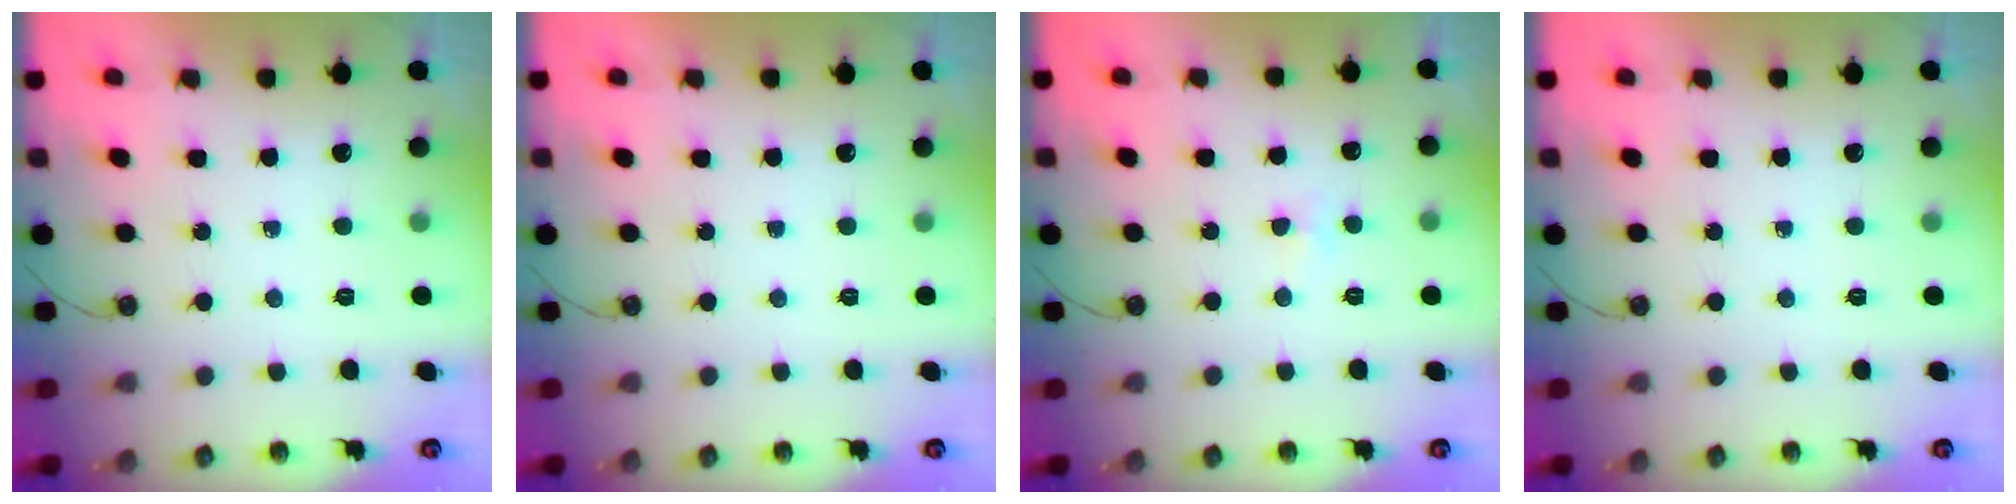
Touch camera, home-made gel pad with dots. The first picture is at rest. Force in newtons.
{"total": 0.0}
{"total": 2.9, "press": 2.8, "slide": 0.6}
{"total": 0.0}